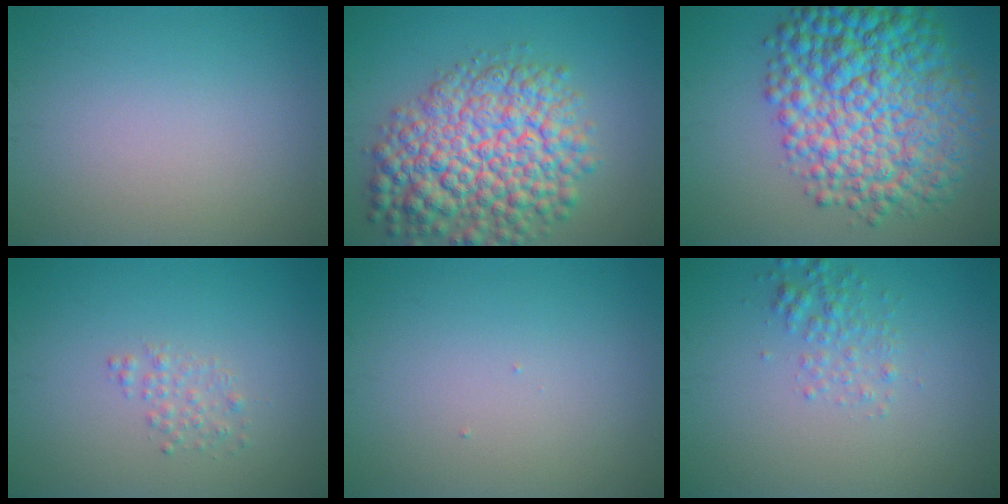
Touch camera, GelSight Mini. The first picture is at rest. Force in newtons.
{"total": 10.4, "press": 10.4, "slide": 0.4}
{"total": 12.6, "press": 12.6, "slide": 0.2}
{"total": 1.3, "press": 1.3, "slide": 0.0}
{"total": 0.0}
{"total": 2.0, "press": 2.0, "slide": 0.1}